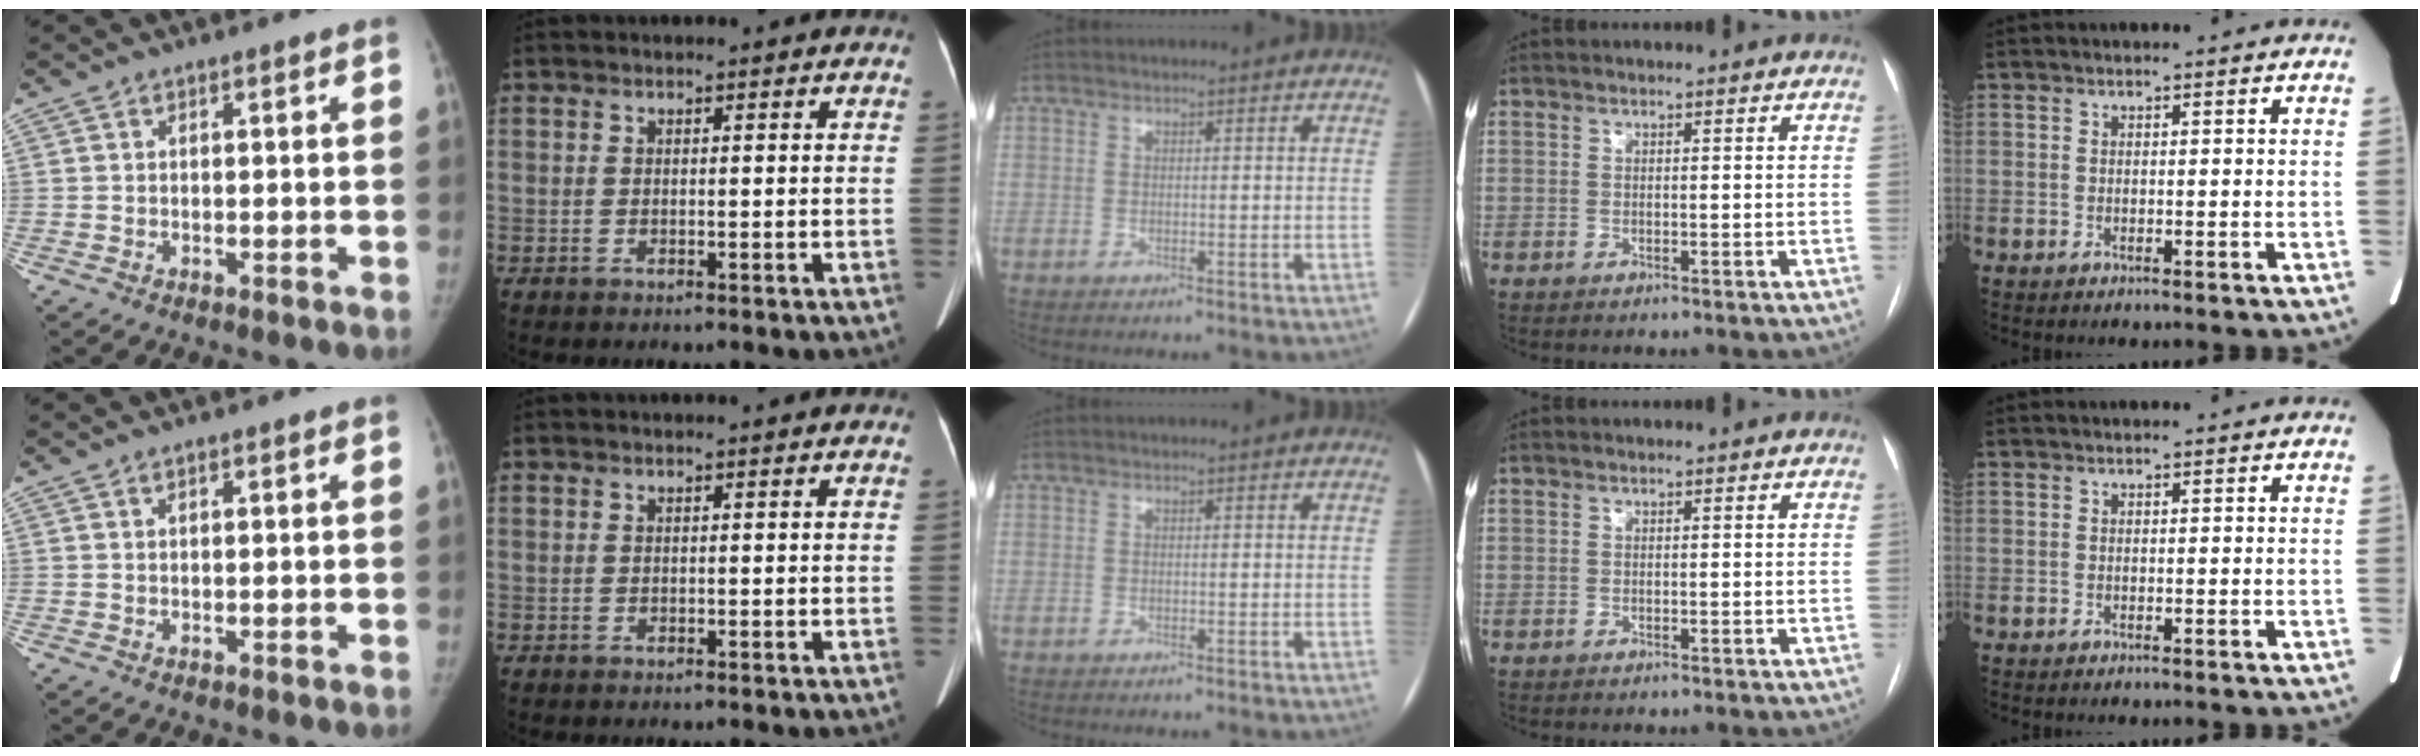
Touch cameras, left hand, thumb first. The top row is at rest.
{"thumb": {"total": 0.5, "force": [0.4, 0.1, 0.3], "torque": [-0.008, 0.001, 0.007]}}